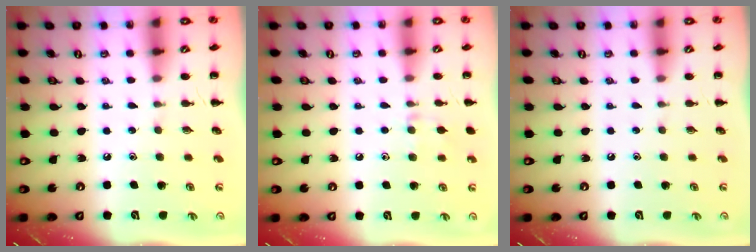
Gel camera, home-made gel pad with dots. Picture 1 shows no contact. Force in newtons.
{"total": 6.9, "press": 6.5, "slide": 2.3}
{"total": 0.0}